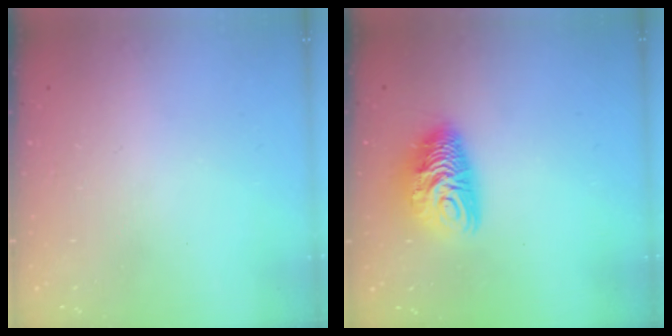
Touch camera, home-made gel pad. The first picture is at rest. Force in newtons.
{"total": 10.9, "press": 10.8, "slide": 1.2}